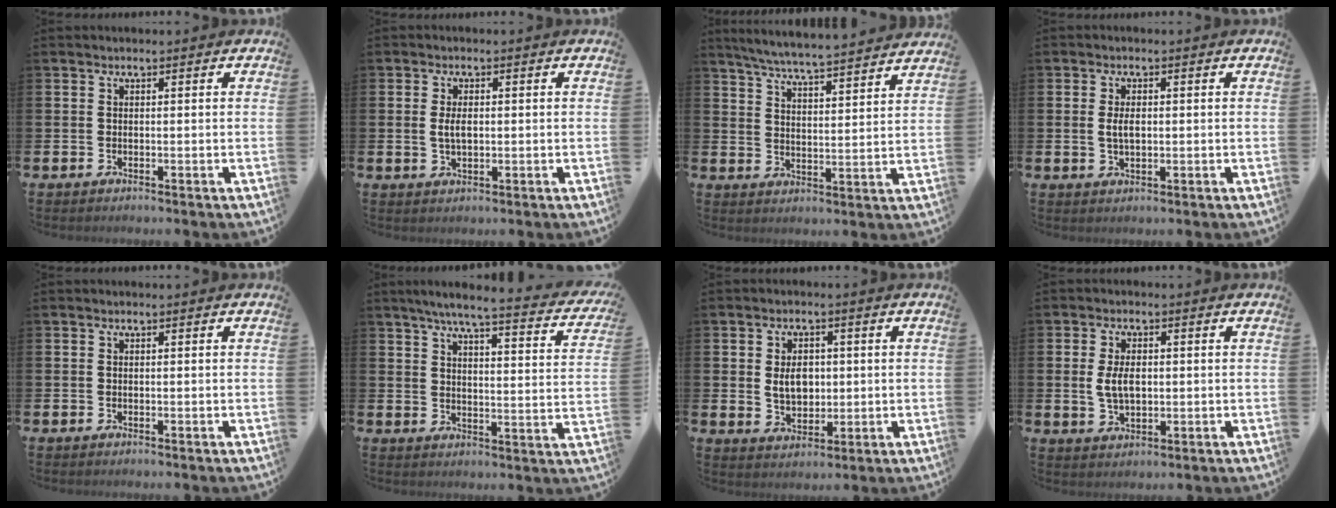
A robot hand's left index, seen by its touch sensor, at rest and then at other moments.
{"total": 2.8, "force": [0.2, 1.4, 2.4], "torque": [-0.034, 0.000, -0.001]}
{"total": 6.3, "force": [6.1, -0.4, 1.4], "torque": [-0.051, -0.046, 0.106]}
{"total": 2.7, "force": [0.3, 1.4, 2.3], "torque": [-0.032, 0.001, 0.000]}
{"total": 0.0}
{"total": 5.9, "force": [5.2, 0.3, 2.8], "torque": [-0.060, -0.041, 0.080]}
{"total": 4.5, "force": [0.7, 3.1, 3.1], "torque": [-0.046, 0.004, 0.006]}
{"total": 4.2, "force": [0.4, 2.5, 3.4], "torque": [-0.055, 0.003, 0.003]}